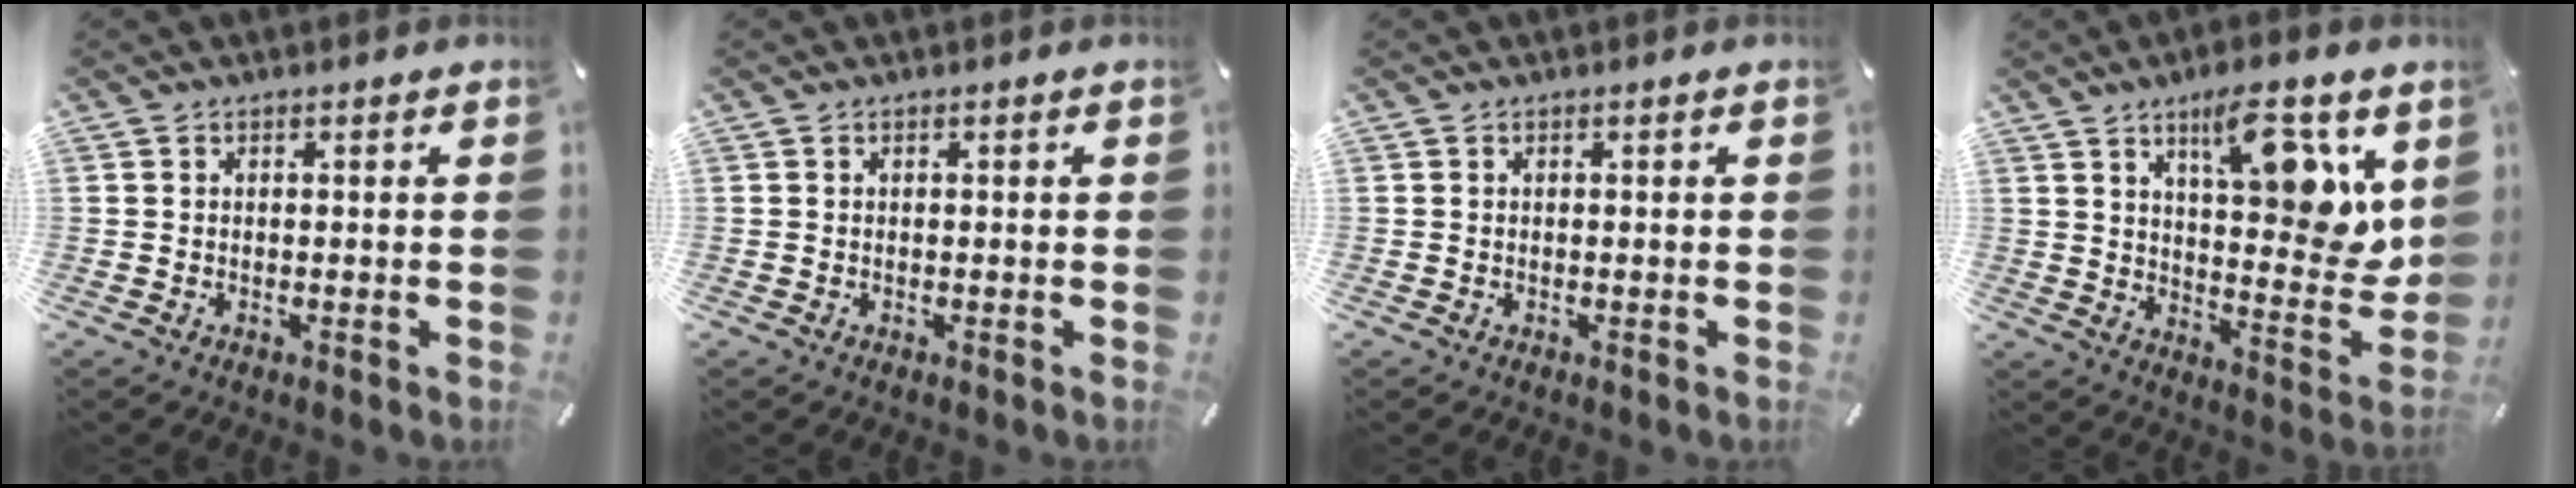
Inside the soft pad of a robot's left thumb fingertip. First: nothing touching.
{"total": 0.0}
{"total": 0.0}
{"total": 15.5, "force": [8.8, 5.8, 11.5], "torque": [-0.141, -0.062, 0.141]}